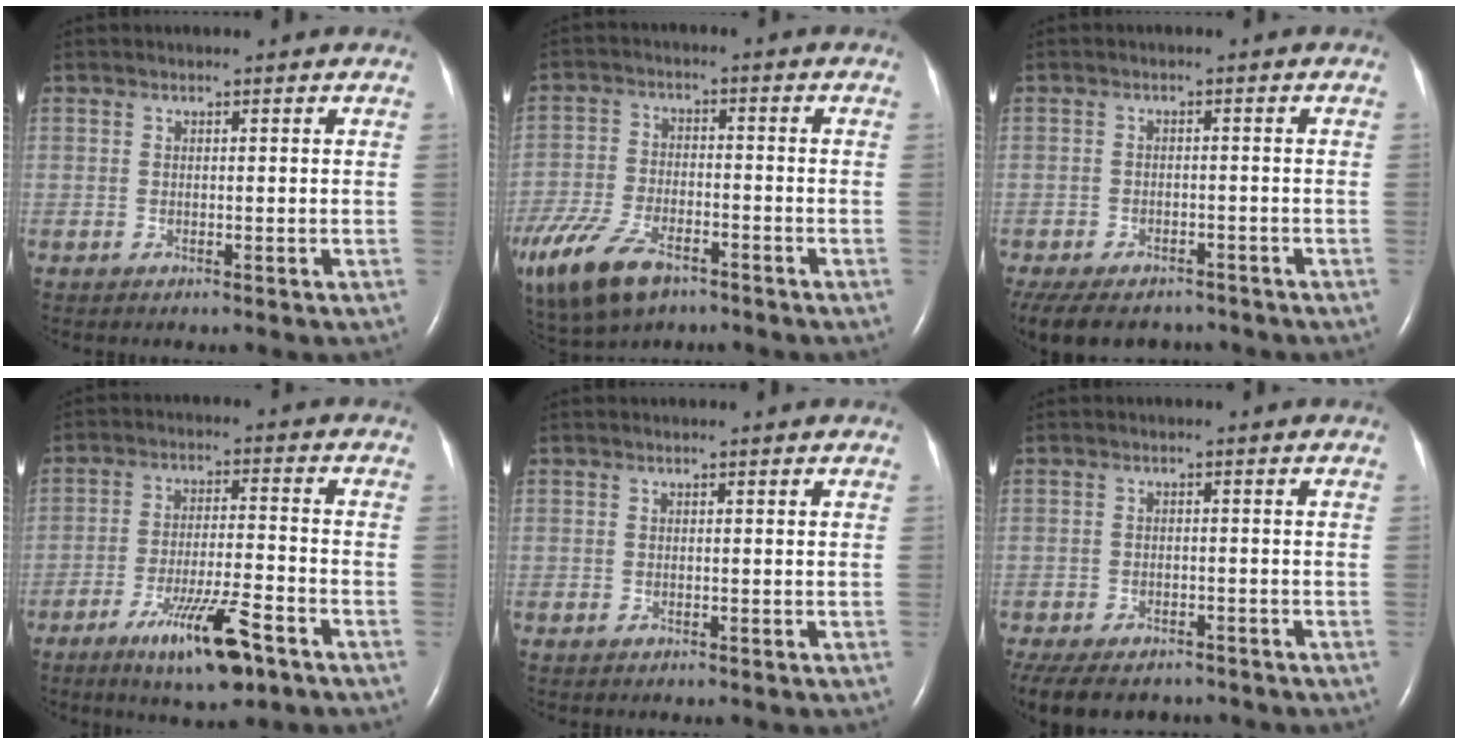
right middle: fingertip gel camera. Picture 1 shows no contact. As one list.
[{"total": 16.3, "force": [-10.1, 7.7, 10.1], "torque": [-0.262, -0.027, -0.183]}, {"total": 14.3, "force": [-11.0, 7.2, 5.7], "torque": [-0.155, -0.018, -0.144]}, {"total": 10.9, "force": [-6.7, 1.4, 8.5], "torque": [-0.151, -0.018, -0.110]}, {"total": 0.0}, {"total": 14.6, "force": [-11.0, 7.3, 6.1], "torque": [-0.169, -0.022, -0.144]}]